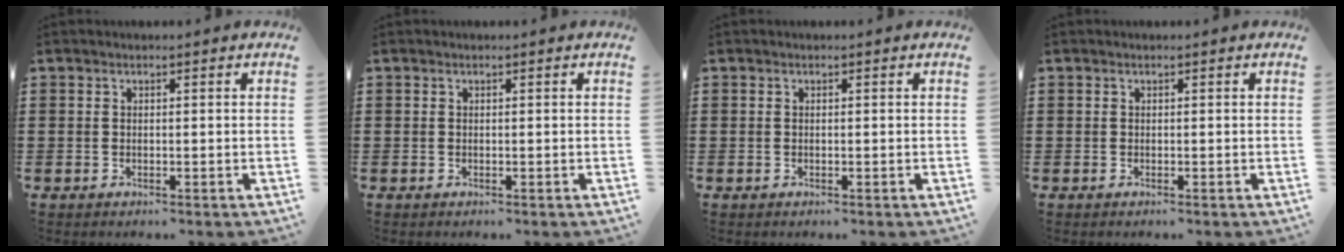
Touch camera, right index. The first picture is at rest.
{"total": 0.0}
{"total": 0.0}
{"total": 0.0}